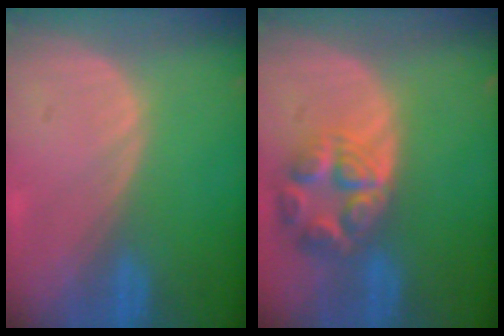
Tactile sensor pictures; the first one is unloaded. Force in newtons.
{"total": 7.6, "press": 6.7, "slide": 3.6}